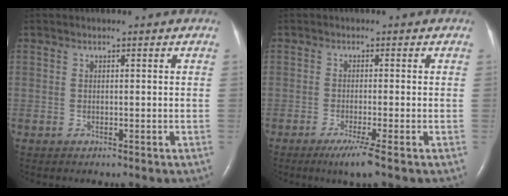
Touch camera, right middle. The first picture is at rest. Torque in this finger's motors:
{"motor_torque": [0.46, -0.42, 0.14, 0.03]}